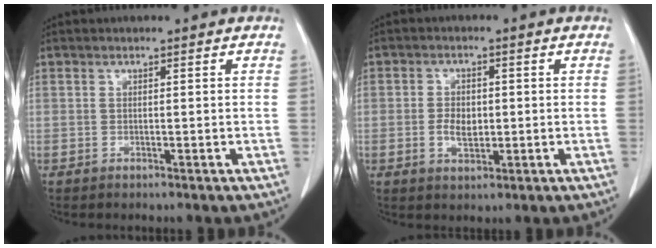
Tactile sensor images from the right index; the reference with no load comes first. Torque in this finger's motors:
{"motor_torque": [0.59, 0.02, 0.23, 0.05]}